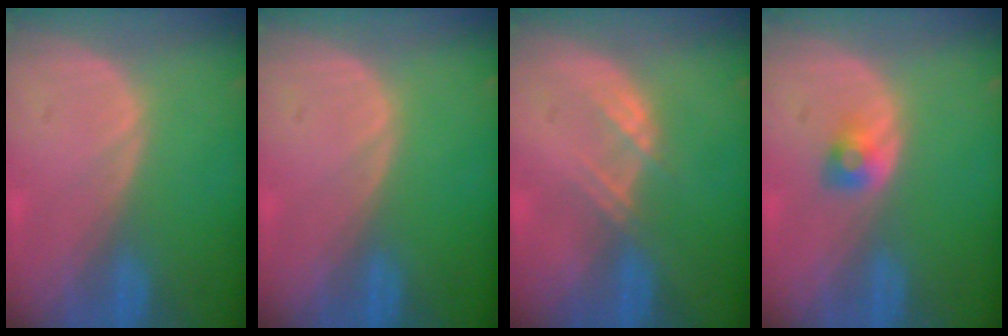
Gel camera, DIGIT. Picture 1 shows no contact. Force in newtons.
{"total": 0.0}
{"total": 2.3, "press": 2.3, "slide": 0.2}
{"total": 2.3, "press": 2.2, "slide": 0.5}